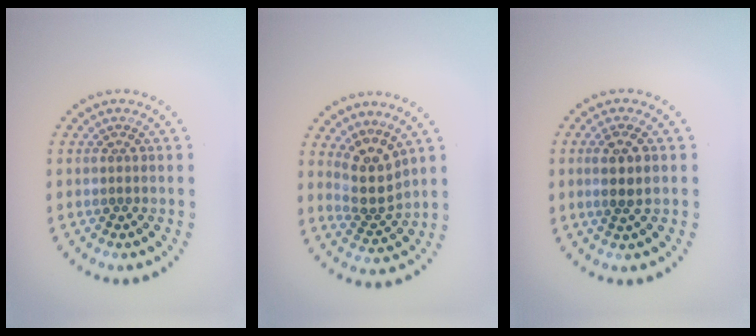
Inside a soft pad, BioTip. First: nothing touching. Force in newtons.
{"total": 3.5, "press": 2.6, "slide": 2.3}
{"total": 2.3, "press": 2.1, "slide": 0.9}